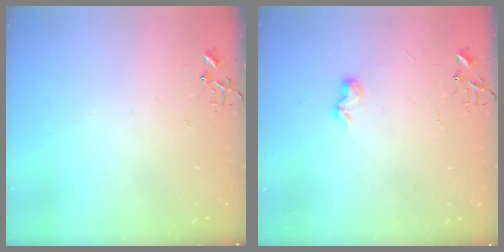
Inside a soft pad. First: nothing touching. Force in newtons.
{"total": 6.9, "press": 6.9, "slide": 0.8}